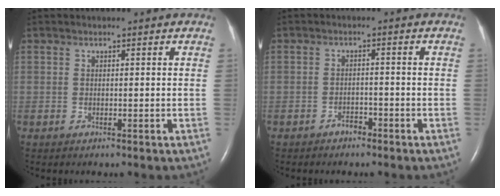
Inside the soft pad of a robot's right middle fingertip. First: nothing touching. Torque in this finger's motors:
{"motor_torque": [0.38, -0.37, 0.00, 0.00]}